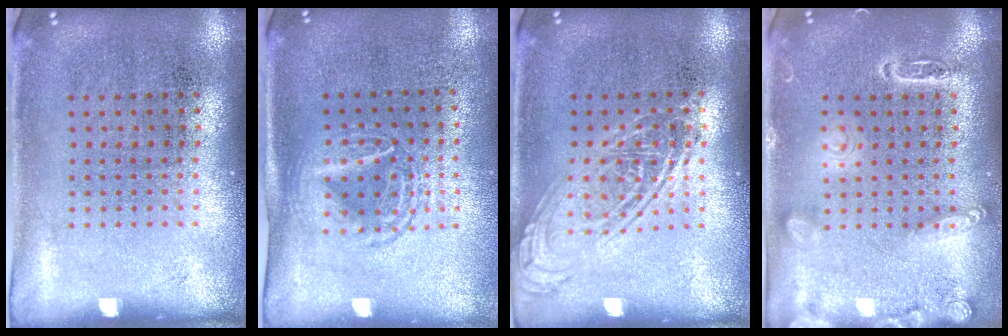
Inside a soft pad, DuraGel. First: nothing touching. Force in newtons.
{"total": 1.5, "press": 1.3, "slide": 0.7}
{"total": 2.6, "press": 2.6, "slide": 0.3}
{"total": 2.8, "press": 2.8, "slide": 0.2}